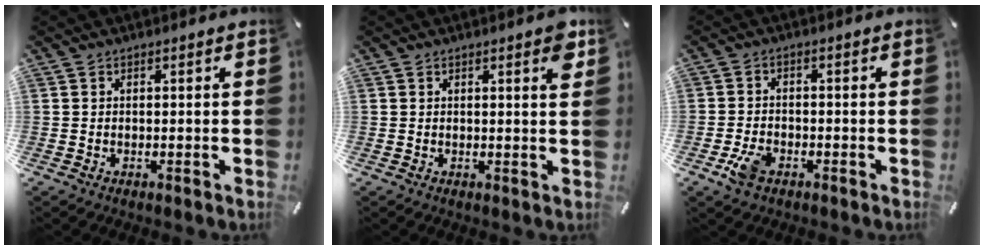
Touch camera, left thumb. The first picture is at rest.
{"total": 3.4, "force": [1.6, 0.8, 2.9], "torque": [-0.036, -0.008, 0.022]}
{"total": 4.9, "force": [-2.5, 3.0, 2.9], "torque": [-0.065, 0.007, -0.047]}